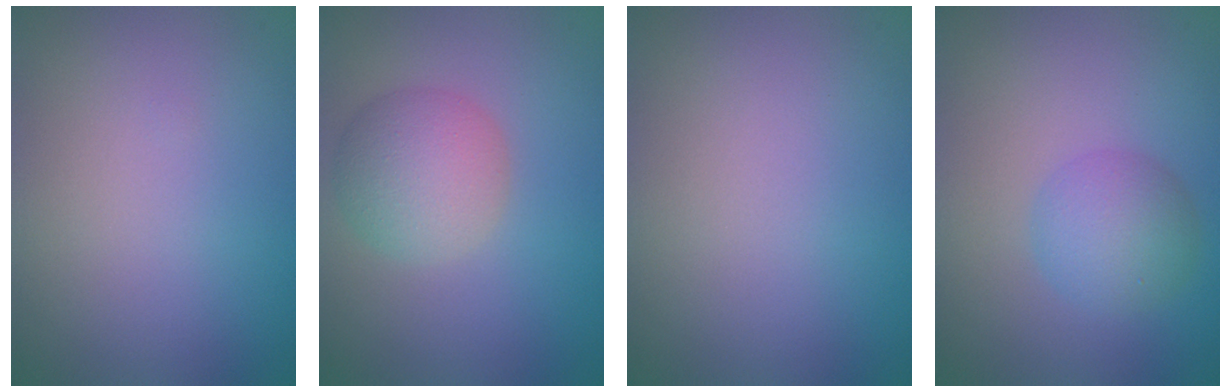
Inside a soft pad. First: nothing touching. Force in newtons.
{"total": 4.2, "press": 4.2, "slide": 0.0}
{"total": 0.0}
{"total": 3.2, "press": 3.2, "slide": 0.1}